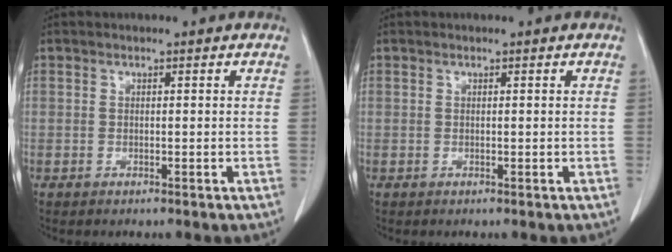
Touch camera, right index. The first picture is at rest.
{"total": 0.0}